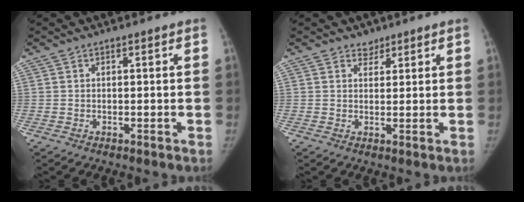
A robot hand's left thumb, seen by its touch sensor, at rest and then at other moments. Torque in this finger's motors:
{"motor_torque": [-0.21, -0.18, 0.32, -0.27, 0.05]}